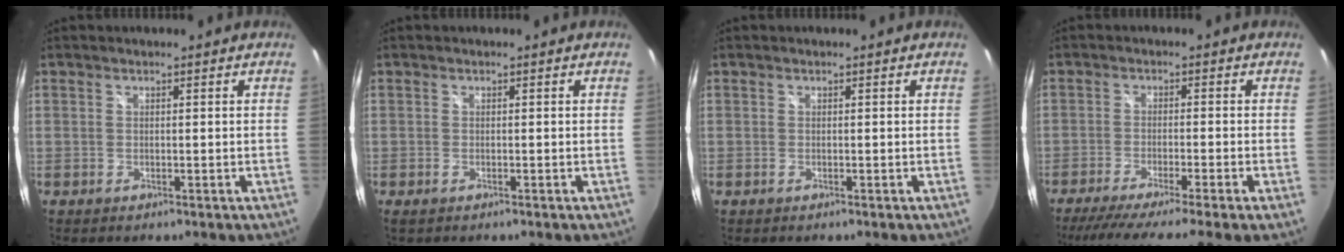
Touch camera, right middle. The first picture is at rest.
{"total": 0.8, "force": [-0.5, 0.2, 0.6], "torque": [-0.012, -0.003, -0.010]}
{"total": 0.0}
{"total": 9.1, "force": [-7.6, -2.0, 4.6], "torque": [-0.093, -0.038, -0.124]}